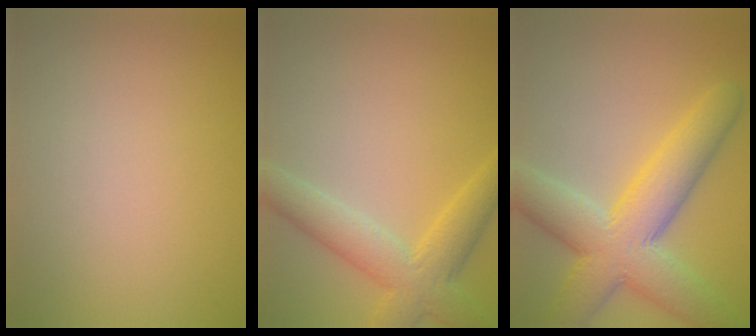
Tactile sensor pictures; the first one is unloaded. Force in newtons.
{"total": 5.2, "press": 5.2, "slide": 0.3}
{"total": 8.8, "press": 8.8, "slide": 0.6}